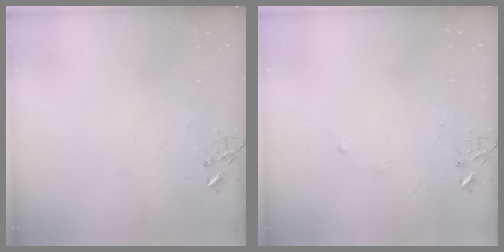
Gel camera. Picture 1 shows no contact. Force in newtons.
{"total": 2.9, "press": 2.8, "slide": 0.5}